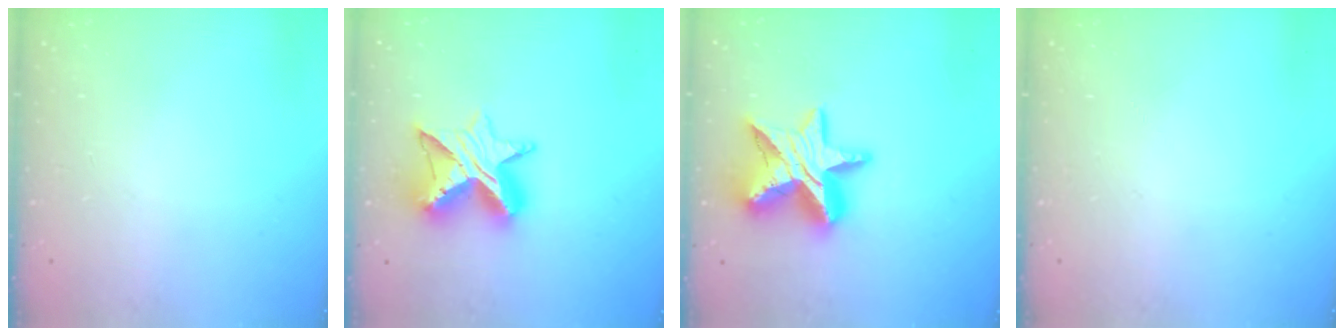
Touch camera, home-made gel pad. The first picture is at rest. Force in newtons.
{"total": 11.4, "press": 11.4, "slide": 0.8}
{"total": 16.9, "press": 16.8, "slide": 1.3}
{"total": 0.0}